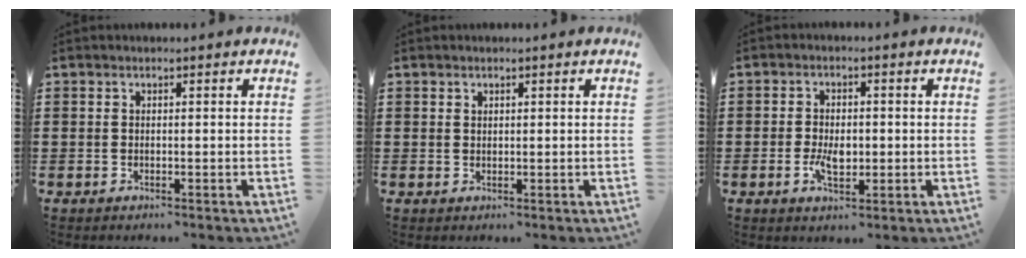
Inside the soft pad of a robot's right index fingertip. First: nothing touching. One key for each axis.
{"total": 0.8, "fx": 0.6, "fy": 0.4, "fz": 0.1, "tx": -0.004, "ty": 0.001, "tz": 0.013}
{"total": 4.0, "fx": -0.8, "fy": 2.3, "fz": 3.2, "tx": -0.064, "ty": 0.003, "tz": -0.014}